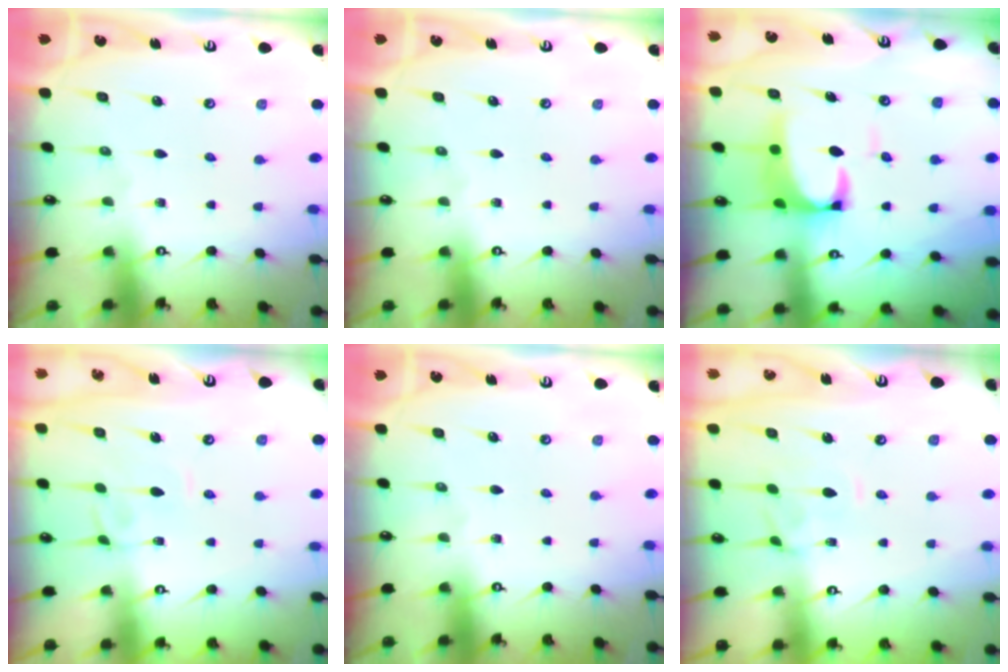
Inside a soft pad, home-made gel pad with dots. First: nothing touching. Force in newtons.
{"total": 0.0}
{"total": 3.9, "press": 3.7, "slide": 1.2}
{"total": 2.6, "press": 2.6, "slide": 0.3}
{"total": 0.0}
{"total": 1.3, "press": 1.2, "slide": 0.6}